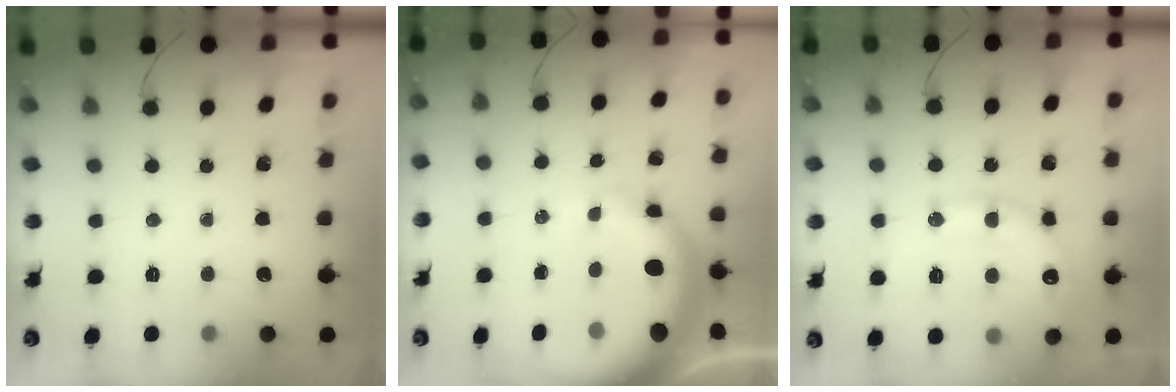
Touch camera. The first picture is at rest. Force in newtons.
{"total": 8.7, "press": 8.4, "slide": 2.2}
{"total": 14.3, "press": 14.3, "slide": 1.3}